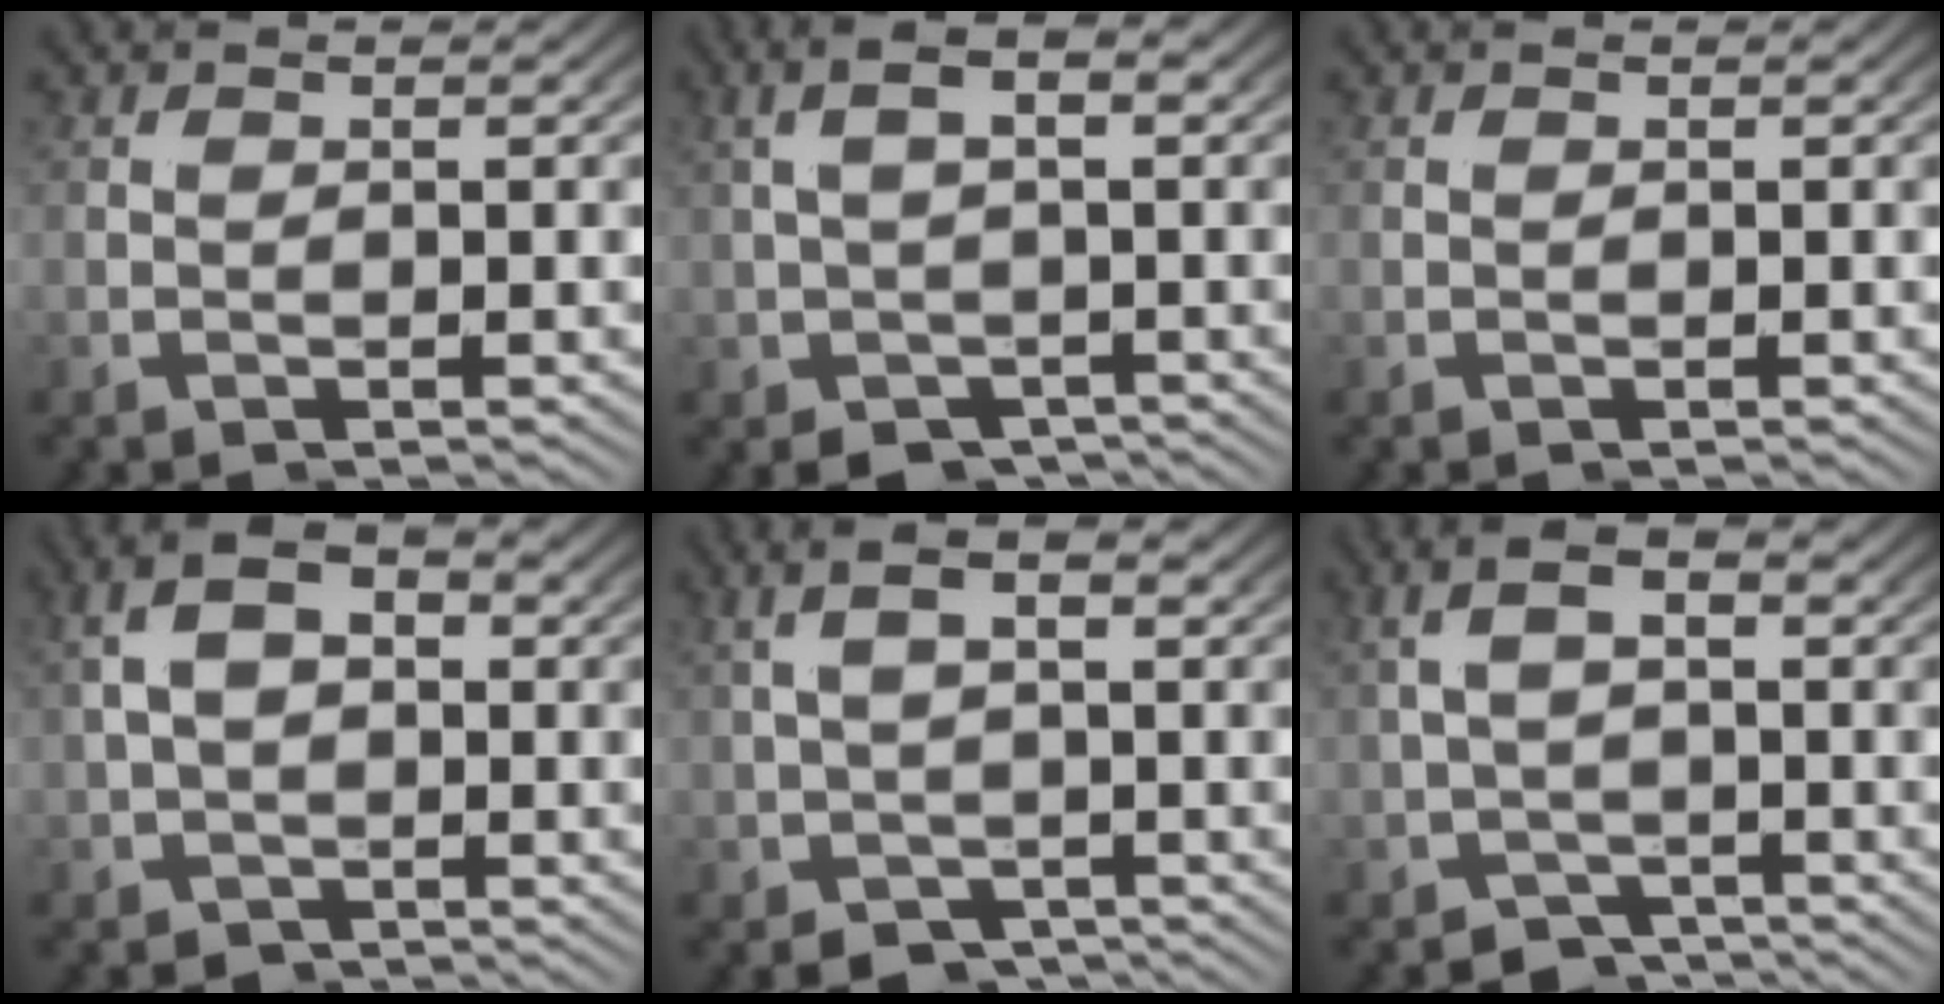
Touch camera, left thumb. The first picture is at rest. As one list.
[{"total": 3.3, "force": [-0.5, 1.8, 2.7], "torque": [-0.037, 0.002, -0.009]}, {"total": 0.0}, {"total": 5.2, "force": [0.5, 3.9, 3.3], "torque": [-0.057, -0.007, 0.014]}, {"total": 3.7, "force": [-0.6, 2.2, 2.9], "torque": [-0.043, -0.002, -0.008]}, {"total": 3.8, "force": [-0.2, 2.6, 2.7], "torque": [-0.049, -0.004, -0.006]}]